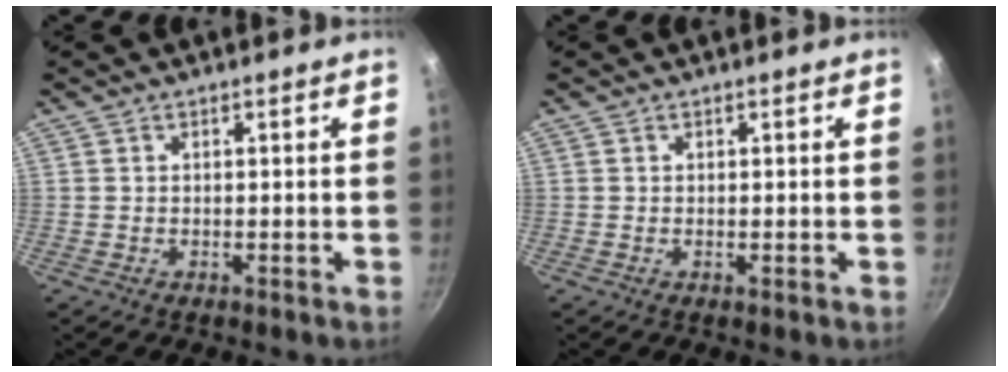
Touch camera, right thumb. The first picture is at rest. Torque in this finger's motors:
{"motor_torque": [-0.40, 0.18, -0.36, -0.17, -0.02]}